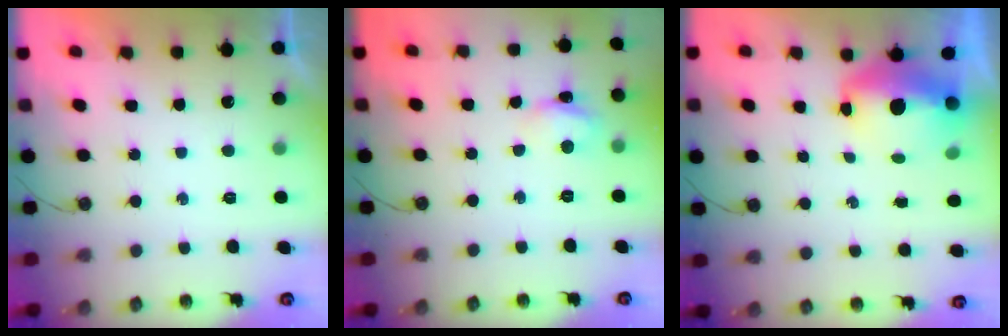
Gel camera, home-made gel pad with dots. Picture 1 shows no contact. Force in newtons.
{"total": 4.1, "press": 4.1, "slide": 0.4}
{"total": 8.9, "press": 8.9, "slide": 0.9}